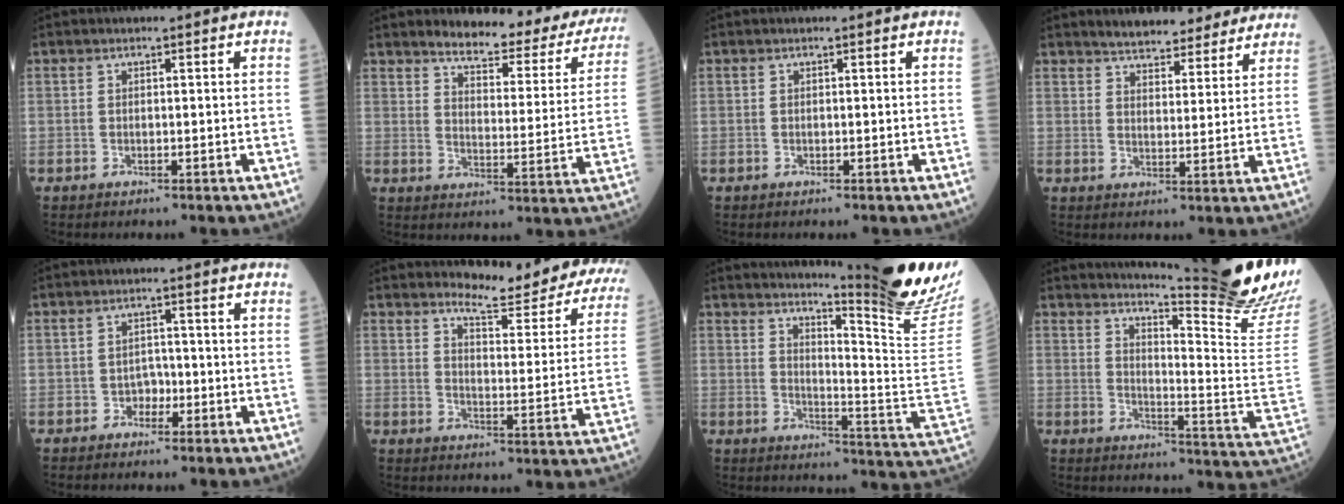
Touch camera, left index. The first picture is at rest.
{"total": 18.5, "force": [16.6, 4.5, 6.9], "torque": [-0.062, -0.045, 0.186]}
{"total": 0.0}
{"total": 13.5, "force": [12.3, 3.7, 4.1], "torque": [-0.030, 0.007, 0.150]}
{"total": 1.9, "force": [-1.0, 1.4, 0.8], "torque": [-0.007, 0.007, -0.019]}
{"total": 16.5, "force": [15.5, 2.1, 5.3], "torque": [-0.053, -0.087, 0.167]}
{"total": 18.5, "force": [15.5, -2.6, 9.8], "torque": [-0.149, -0.120, 0.195]}
{"total": 18.9, "force": [16.8, -3.4, 7.9], "torque": [-0.132, -0.136, 0.213]}